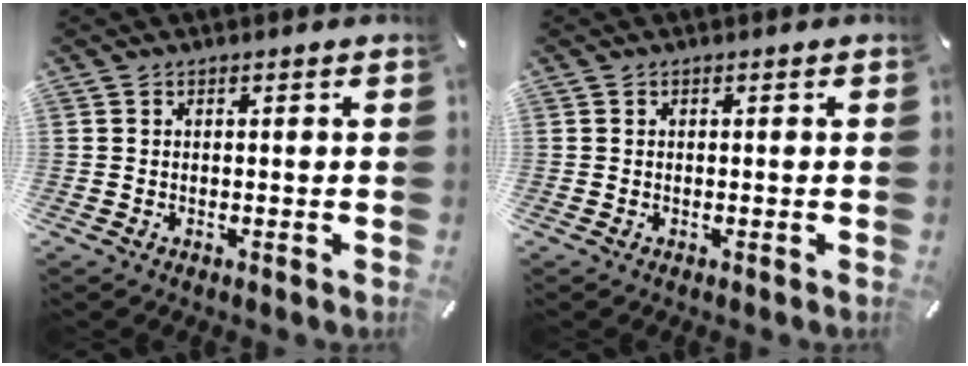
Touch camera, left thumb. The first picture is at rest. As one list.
[{"total": 0.0}]